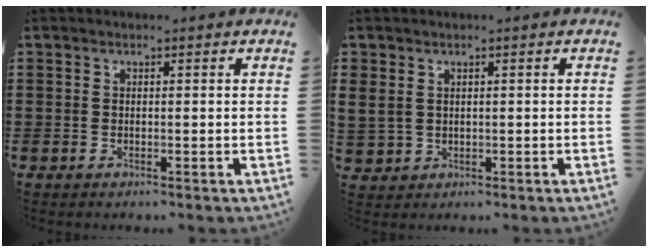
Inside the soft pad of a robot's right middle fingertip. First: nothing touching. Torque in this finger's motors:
{"motor_torque": [2.13, 0.01, 1.05, 0.21]}